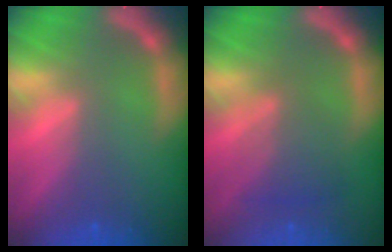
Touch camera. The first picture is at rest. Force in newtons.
{"total": 4.0}